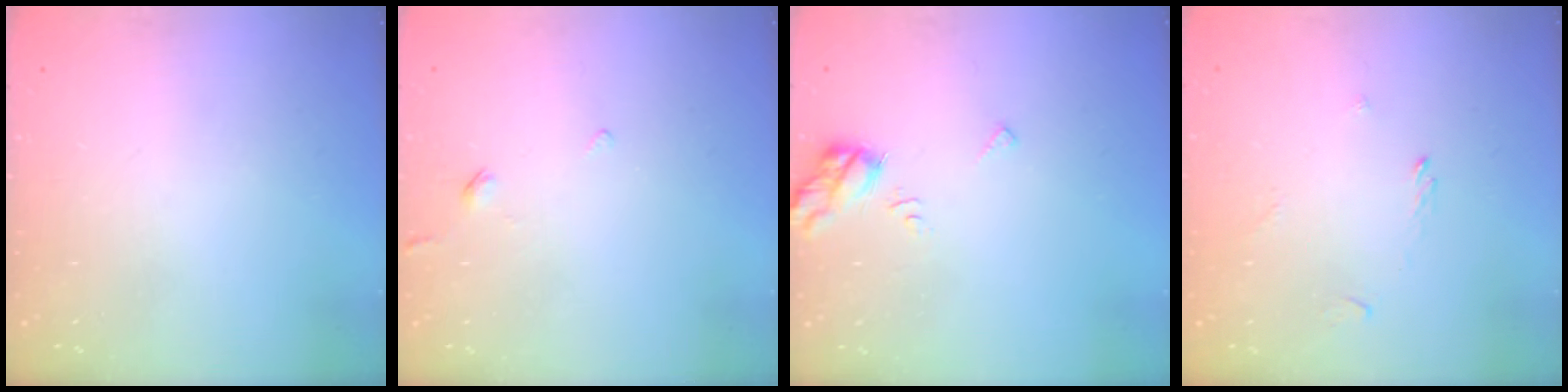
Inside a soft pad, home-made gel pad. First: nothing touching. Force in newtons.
{"total": 1.8, "press": 1.7, "slide": 0.5}
{"total": 6.6, "press": 6.6, "slide": 0.3}
{"total": 1.4, "press": 1.3, "slide": 0.4}